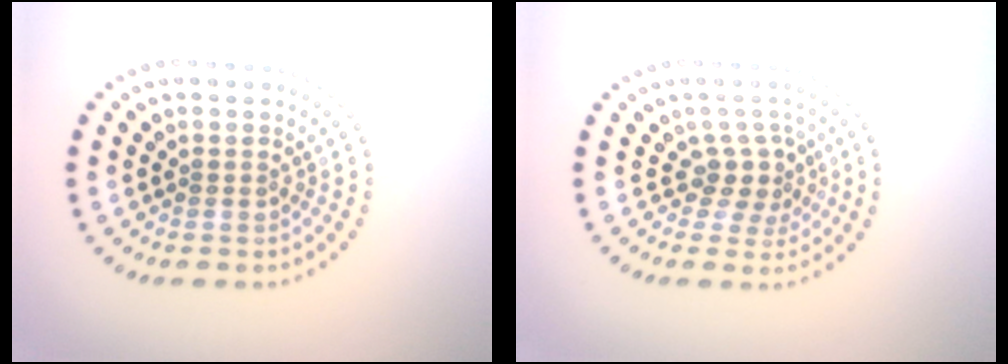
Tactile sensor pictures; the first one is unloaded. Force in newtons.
{"total": 2.6, "press": 1.9, "slide": 1.9}